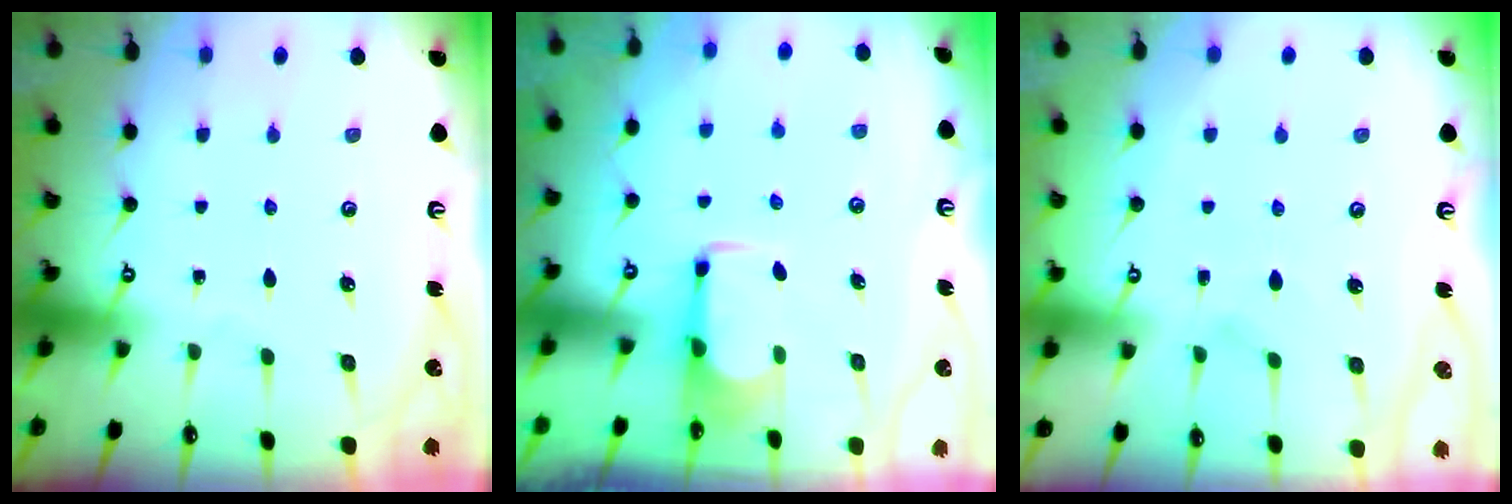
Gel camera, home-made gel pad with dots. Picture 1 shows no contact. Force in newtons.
{"total": 1.7, "press": 1.6, "slide": 0.7}
{"total": 2.8, "press": 2.6, "slide": 1.1}